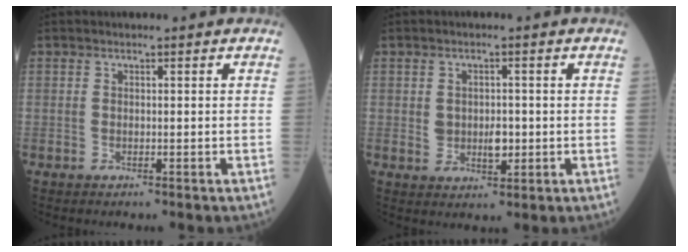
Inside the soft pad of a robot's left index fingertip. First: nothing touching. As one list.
[{"total": 3.4, "force": [-0.2, 2.3, 2.5], "torque": [-0.031, 0.000, 0.004]}]